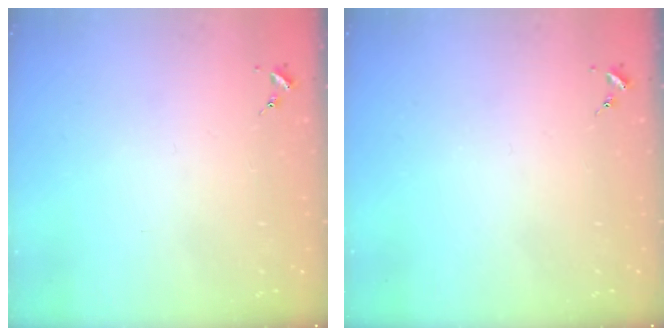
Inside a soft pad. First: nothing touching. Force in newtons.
{"total": 0.0}